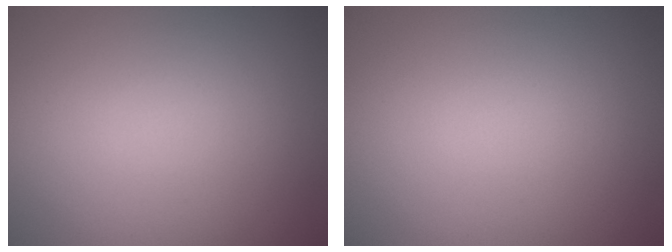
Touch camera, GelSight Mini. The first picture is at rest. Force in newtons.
{"total": 0.0}